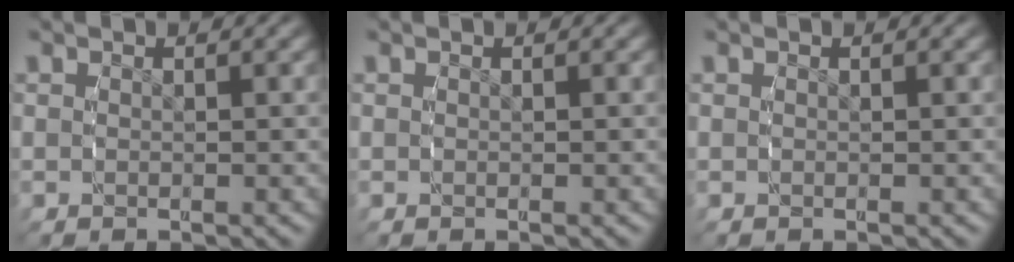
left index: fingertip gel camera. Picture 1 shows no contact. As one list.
[{"total": 0.0}, {"total": 0.0}]